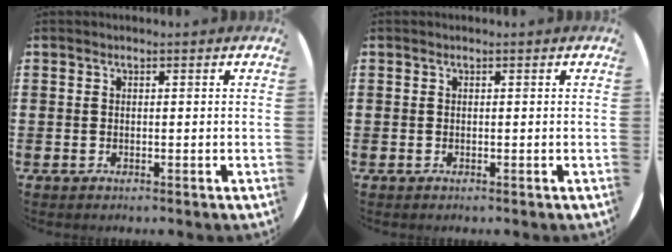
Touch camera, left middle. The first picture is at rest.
{"total": 0.0}